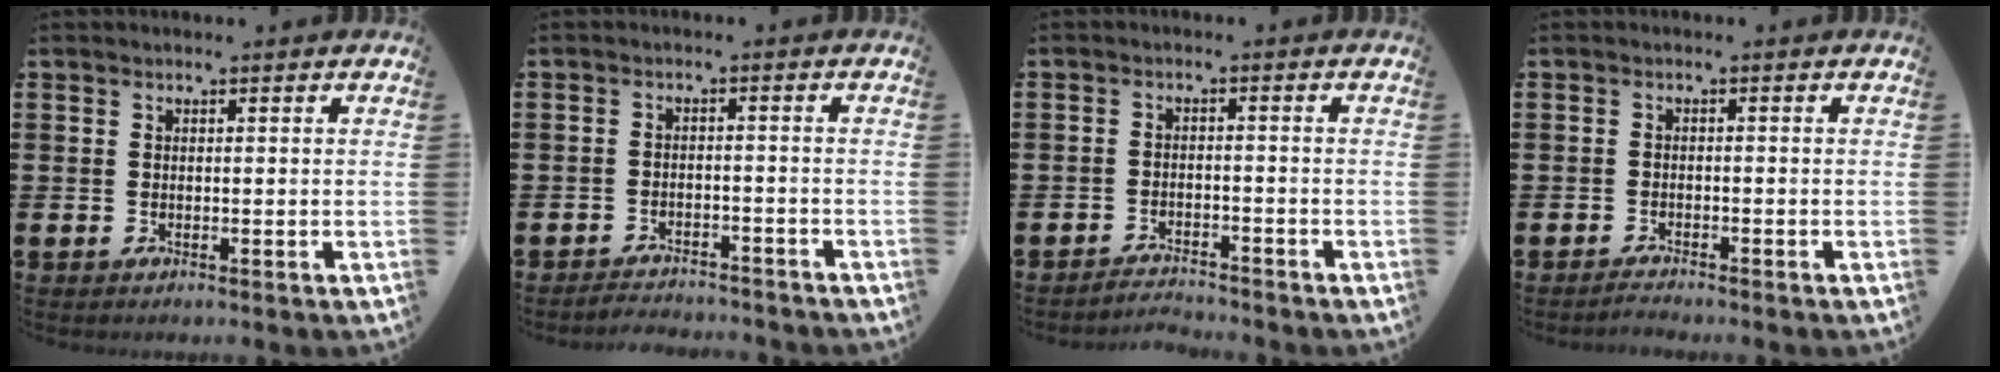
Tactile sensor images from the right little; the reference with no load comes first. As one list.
[{"total": 2.3, "force": [-2.2, 0.0, -0.2], "torque": [-0.003, 0.004, -0.050]}, {"total": 2.2, "force": [-2.2, -0.1, -0.2], "torque": [-0.002, 0.004, -0.048]}, {"total": 1.0, "force": [-1.0, 0.0, 0.1], "torque": [-0.005, -0.002, -0.019]}]